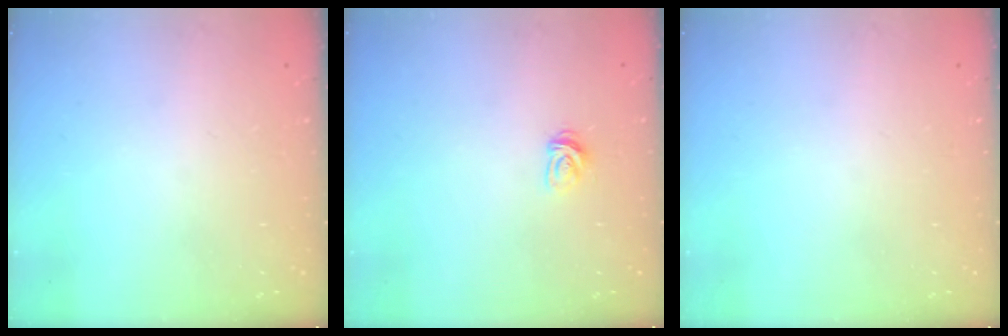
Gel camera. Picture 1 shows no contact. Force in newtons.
{"total": 3.8, "press": 3.8, "slide": 0.5}
{"total": 0.0}